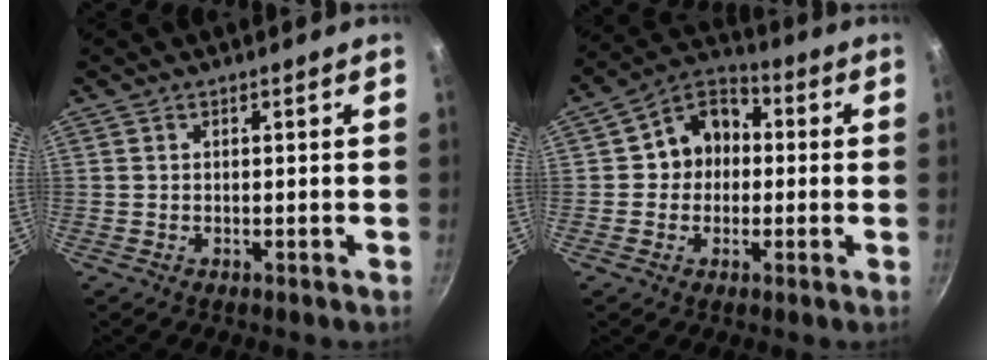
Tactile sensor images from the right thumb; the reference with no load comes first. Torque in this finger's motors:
{"motor_torque": [-0.48, 0.63, -0.20, -0.06, 0.20]}